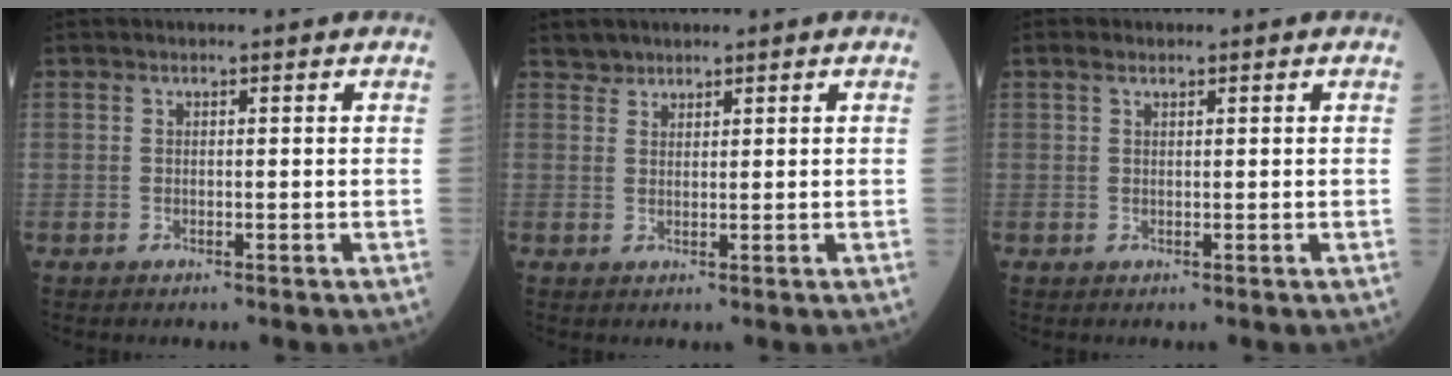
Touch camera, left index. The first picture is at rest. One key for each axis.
{"total": 1.6, "fx": 1.4, "fy": 0.7, "fz": -0.3, "tx": 0.006, "ty": 0.006, "tz": 0.026}
{"total": 1.1, "fx": 0.8, "fy": 0.4, "fz": 0.6, "tx": -0.014, "ty": 0.010, "tz": 0.016}